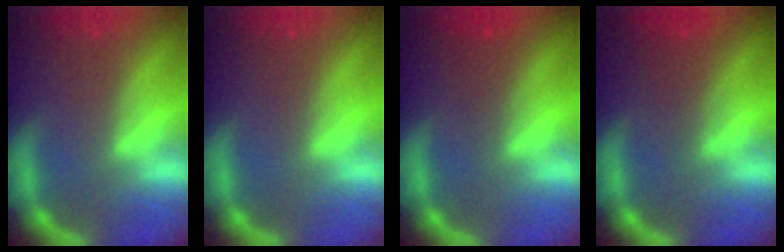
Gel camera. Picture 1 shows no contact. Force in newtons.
{"total": 0.0}
{"total": 2.0}
{"total": 2.5}